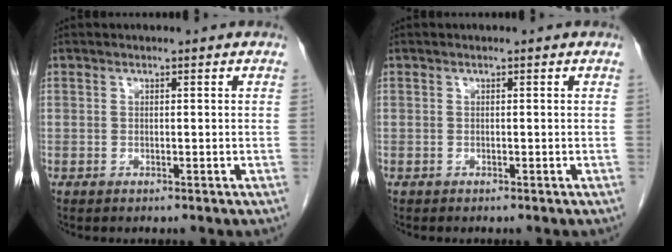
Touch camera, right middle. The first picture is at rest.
{"total": 0.0}